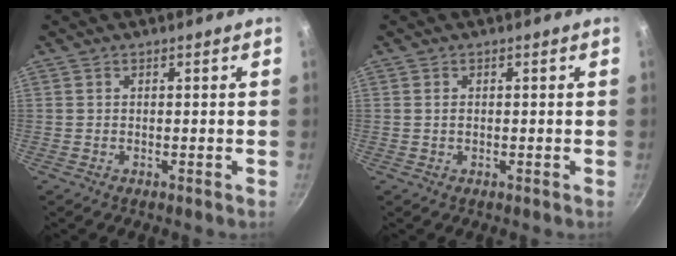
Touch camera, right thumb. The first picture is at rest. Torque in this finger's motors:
{"motor_torque": [-0.31, 0.06, -0.07, 0.47, 0.11]}